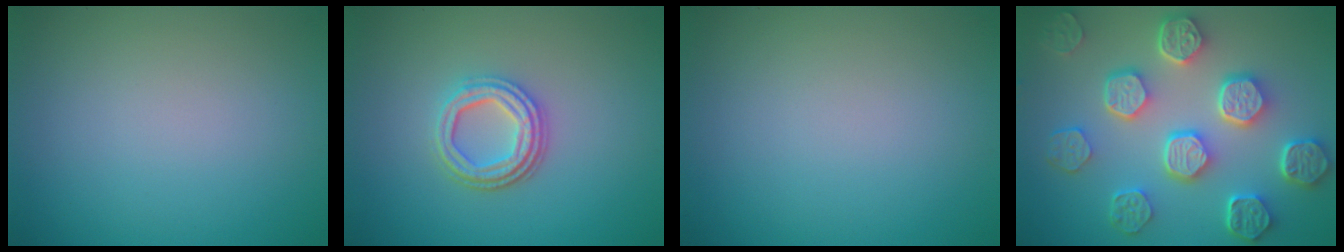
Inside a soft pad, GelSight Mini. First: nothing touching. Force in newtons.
{"total": 3.7, "press": 3.0, "slide": 2.1}
{"total": 0.0}
{"total": 7.9, "press": 6.1, "slide": 5.0}